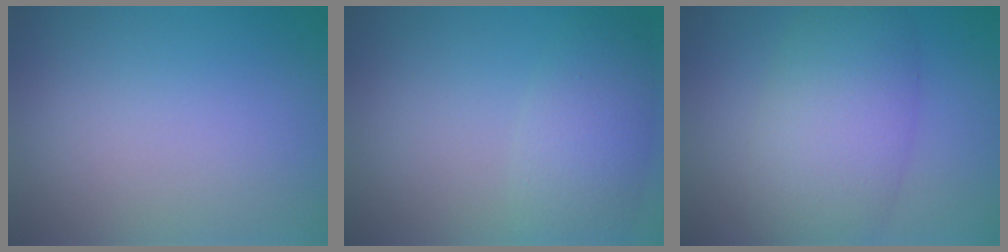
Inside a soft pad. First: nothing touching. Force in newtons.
{"total": 4.3, "press": 4.3, "slide": 0.2}
{"total": 7.8, "press": 7.8, "slide": 0.3}